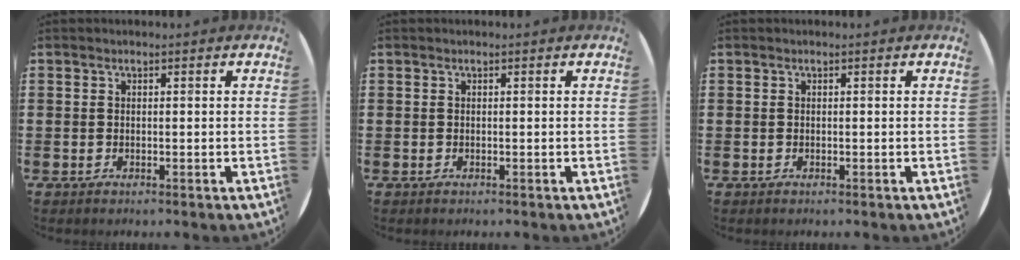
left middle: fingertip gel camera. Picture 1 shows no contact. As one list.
[{"total": 0.0}, {"total": 0.0}]